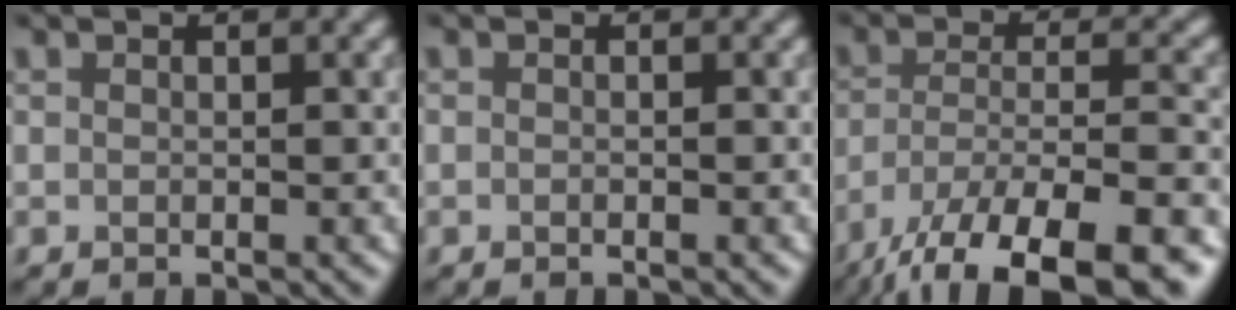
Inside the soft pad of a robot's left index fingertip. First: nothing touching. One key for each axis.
{"total": 0.5, "fx": -0.5, "fy": 0.0, "fz": 0.2, "tx": -0.003, "ty": 0.002, "tz": -0.010}
{"total": 14.0, "fx": -9.9, "fy": 3.8, "fz": 9.1, "tx": -0.166, "ty": -0.036, "tz": -0.152}